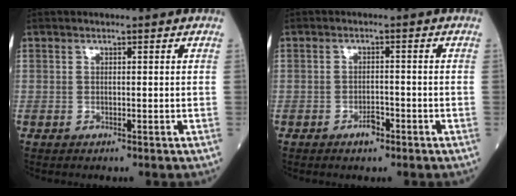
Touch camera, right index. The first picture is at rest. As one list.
[{"total": 2.3, "force": [-1.6, 0.9, 1.3], "torque": [-0.017, 0.004, -0.025]}]